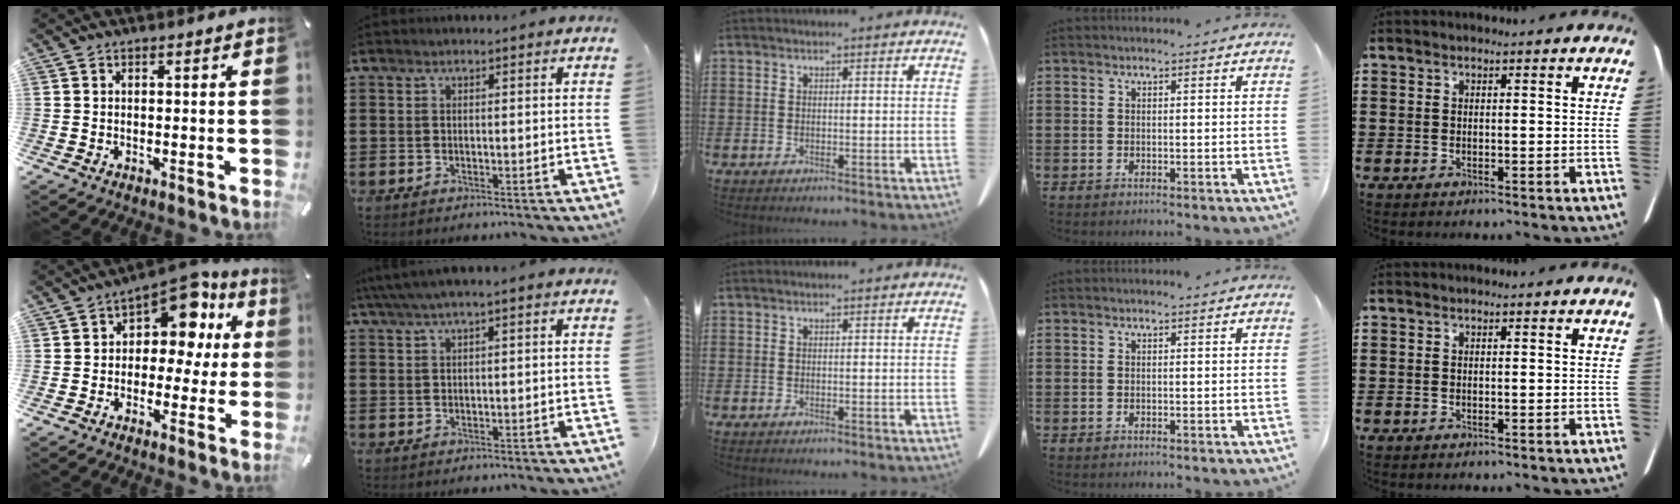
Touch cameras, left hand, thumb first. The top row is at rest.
{"thumb": {"total": 11.2, "force": [5.4, 7.3, 6.6], "torque": [-0.085, -0.043, 0.095]}, "index": {"total": 2.4, "force": [1.2, 0.4, 2.0], "torque": [-0.039, 0.003, 0.020]}}